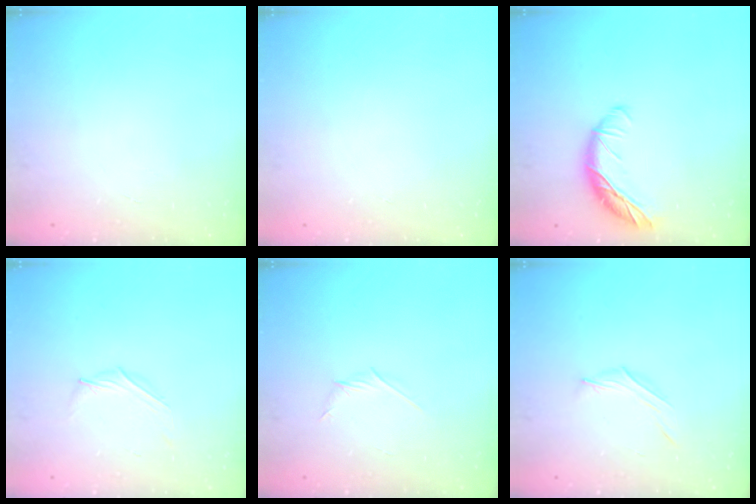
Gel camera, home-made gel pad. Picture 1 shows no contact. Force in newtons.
{"total": 0.0}
{"total": 12.4, "press": 12.4, "slide": 0.5}
{"total": 3.7, "press": 3.4, "slide": 1.3}
{"total": 2.8, "press": 2.7, "slide": 0.8}
{"total": 4.9, "press": 4.7, "slide": 1.4}